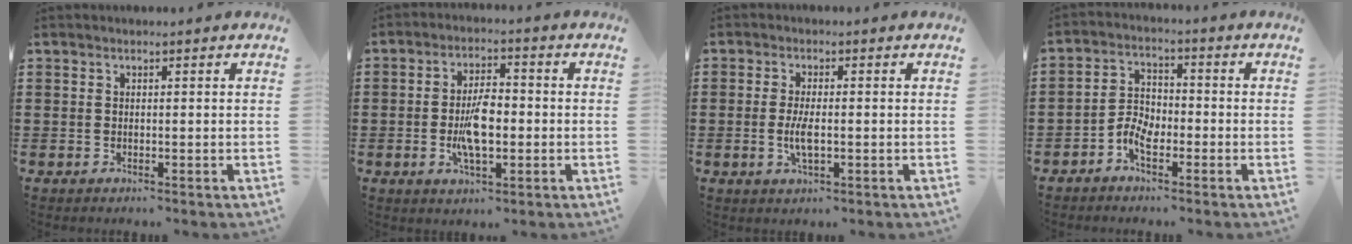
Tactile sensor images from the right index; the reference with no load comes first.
{"total": 7.1, "force": [-1.2, 3.1, 6.3], "torque": [-0.128, -0.006, -0.031]}
{"total": 3.7, "force": [-0.6, 1.1, 3.5], "torque": [-0.077, -0.006, -0.014]}
{"total": 4.2, "force": [-2.4, 2.1, 2.7], "torque": [-0.072, -0.002, -0.051]}